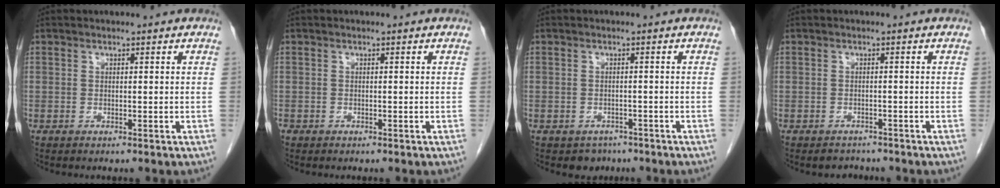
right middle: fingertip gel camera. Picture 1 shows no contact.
{"total": 0.6, "force": [-0.4, 0.5, 0.1], "torque": [-0.006, 0.003, -0.007]}
{"total": 2.5, "force": [-1.8, 1.7, 0.2], "torque": [-0.008, 0.004, -0.023]}
{"total": 2.1, "force": [-1.8, 1.0, -0.1], "torque": [-0.005, -0.001, -0.026]}